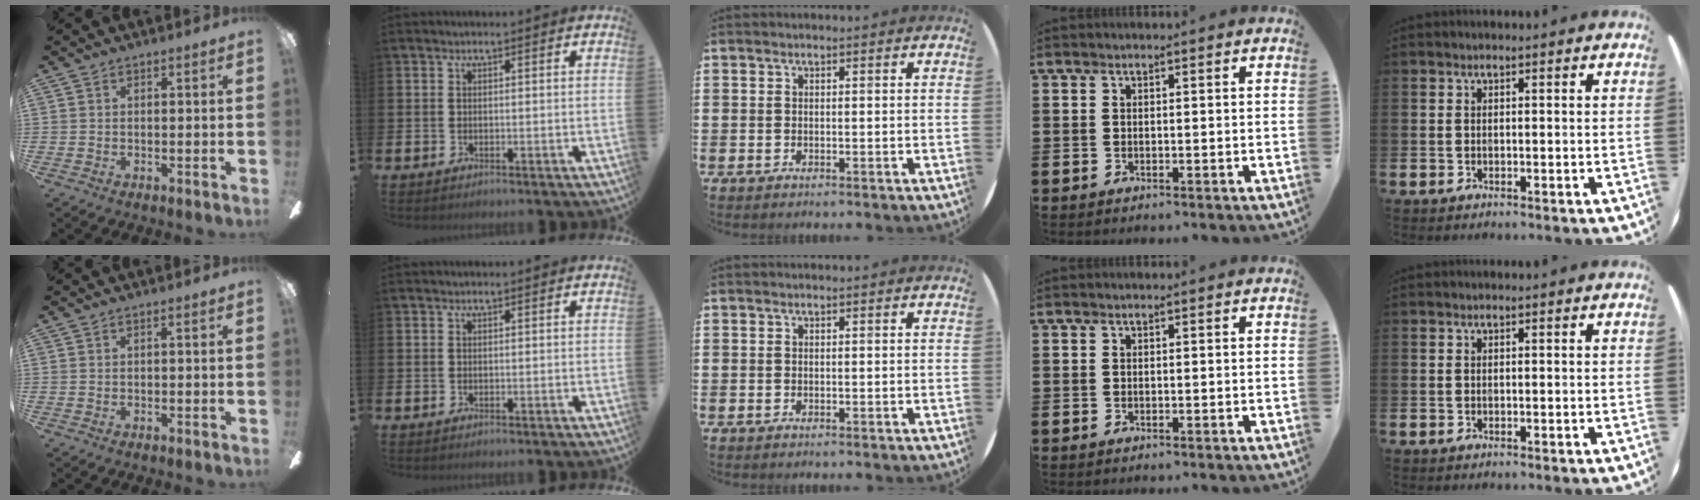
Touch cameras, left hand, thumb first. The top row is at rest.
{}